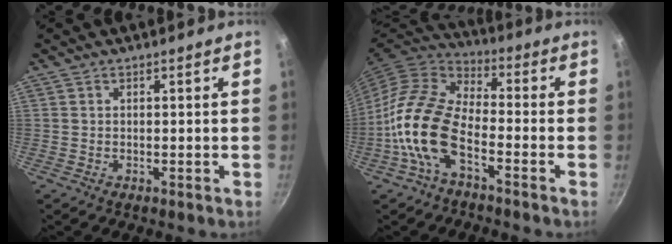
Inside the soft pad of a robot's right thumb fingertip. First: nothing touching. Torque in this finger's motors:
{"motor_torque": [-0.21, 0.75, 1.87, -0.90, 0.54]}